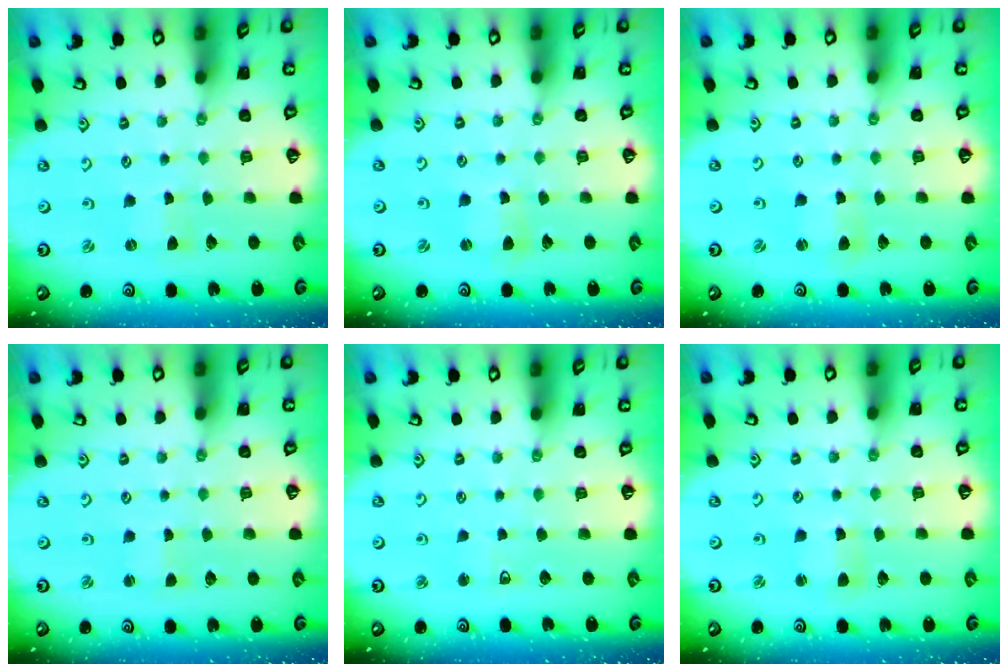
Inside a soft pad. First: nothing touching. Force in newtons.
{"total": 2.2, "press": 2.2, "slide": 0.3}
{"total": 2.3, "press": 2.3, "slide": 0.3}
{"total": 1.1, "press": 1.1, "slide": 0.2}
{"total": 2.9, "press": 2.9, "slide": 0.6}
{"total": 2.4, "press": 2.4, "slide": 0.2}